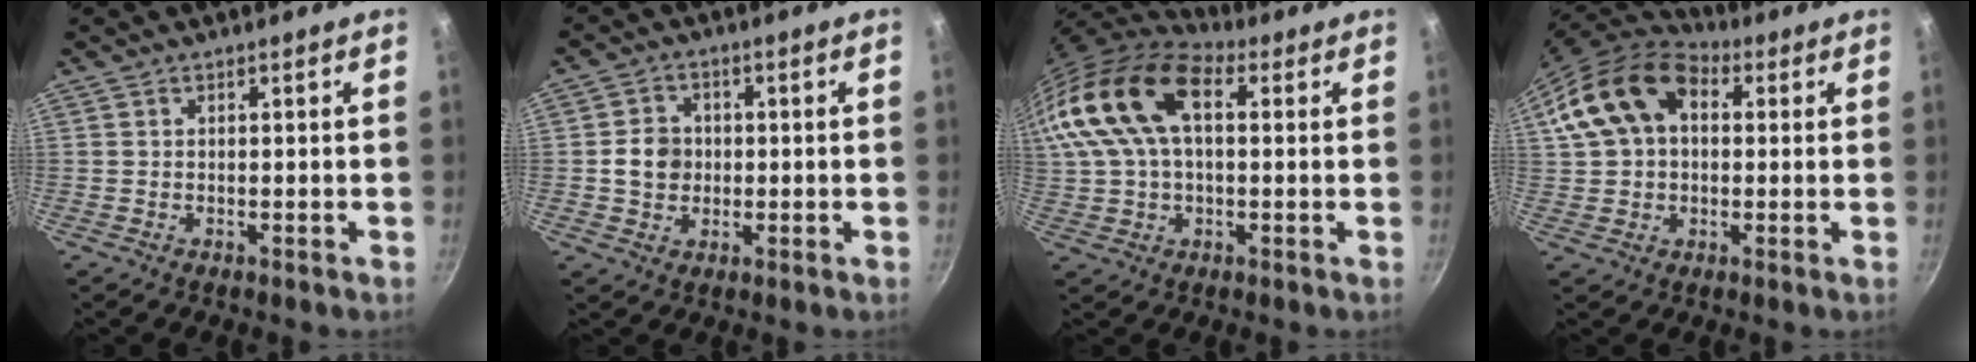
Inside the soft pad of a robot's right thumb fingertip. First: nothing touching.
{"total": 5.8, "force": [-0.1, 5.1, 2.8], "torque": [-0.024, 0.010, -0.007]}
{"total": 21.0, "force": [5.4, 12.4, 16.1], "torque": [-0.322, 0.029, 0.086]}
{"total": 15.8, "force": [4.0, 11.1, 10.6], "torque": [-0.178, 0.029, 0.059]}